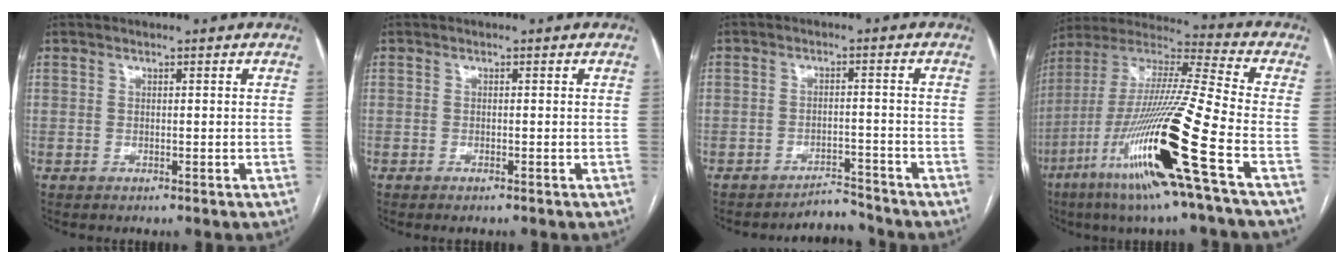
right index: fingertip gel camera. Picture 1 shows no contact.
{"total": 0.9, "force": [-0.7, 0.0, 0.5], "torque": [-0.011, -0.003, -0.010]}
{"total": 3.7, "force": [-3.6, 0.2, -0.6], "torque": [0.013, 0.003, -0.055]}
{"total": 23.7, "force": [-9.6, -0.5, 21.7], "torque": [-0.437, -0.042, -0.186]}